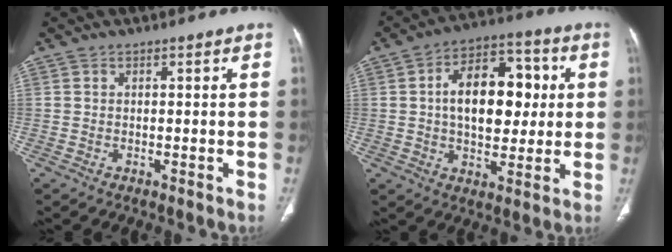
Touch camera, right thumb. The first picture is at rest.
{"total": 16.2, "force": [2.1, 9.8, 12.7], "torque": [-0.158, 0.020, 0.028]}